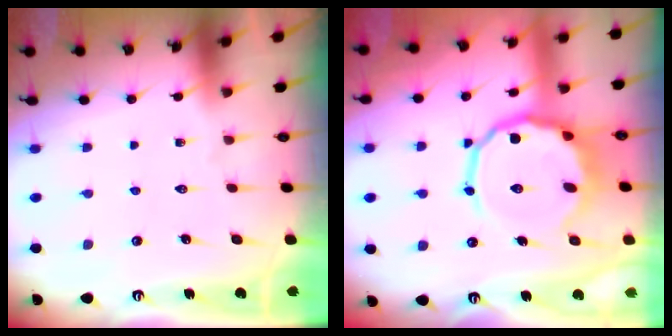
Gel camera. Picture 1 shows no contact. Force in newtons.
{"total": 12.4, "press": 12.1, "slide": 2.9}